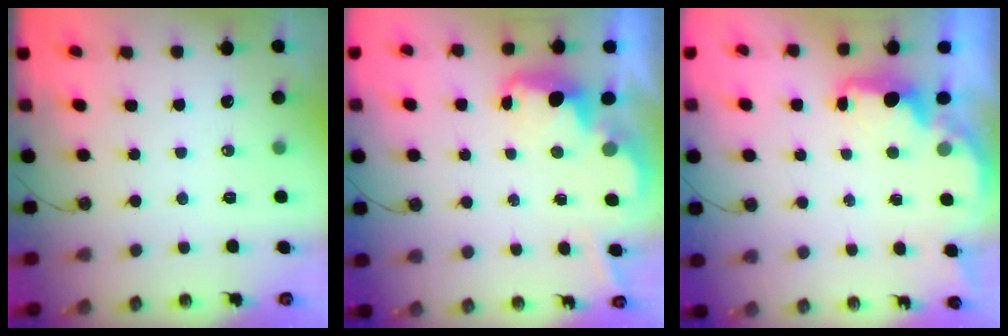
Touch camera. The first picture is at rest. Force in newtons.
{"total": 2.6, "press": 2.6, "slide": 0.4}
{"total": 2.3, "press": 2.1, "slide": 0.8}